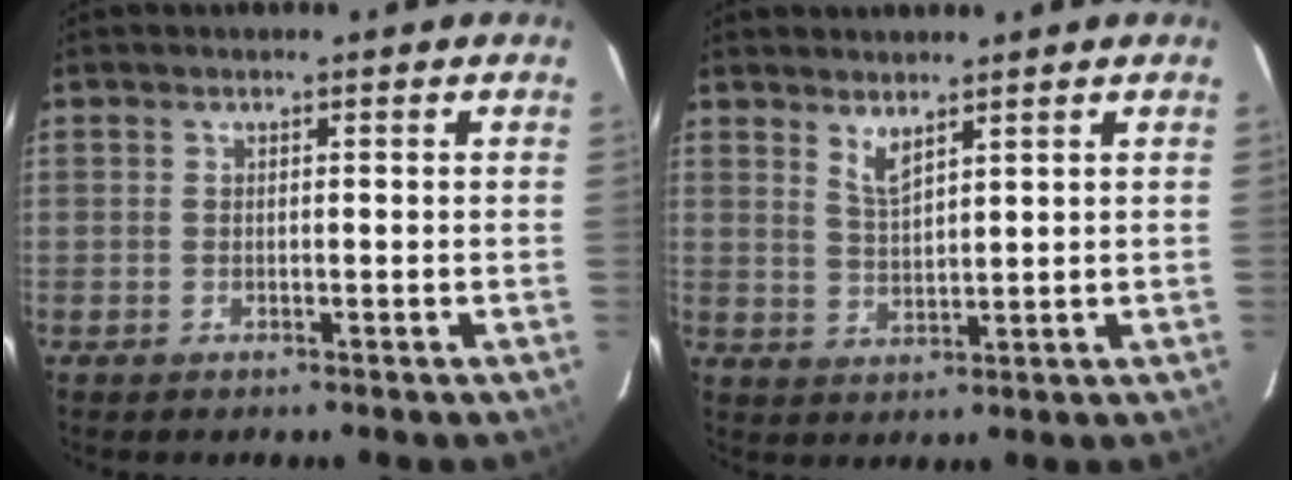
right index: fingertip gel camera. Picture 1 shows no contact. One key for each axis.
{"total": 3.4, "fx": 2.8, "fy": 0.6, "fz": 2.0, "tx": -0.038, "ty": -0.003, "tz": 0.052}